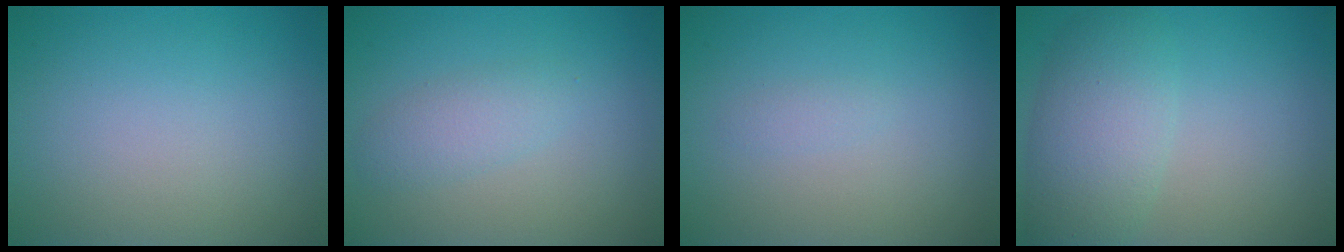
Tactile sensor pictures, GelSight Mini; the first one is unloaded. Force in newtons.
{"total": 2.0, "press": 2.0, "slide": 0.1}
{"total": 0.6, "press": 0.6, "slide": 0.1}
{"total": 5.0, "press": 5.0, "slide": 0.4}